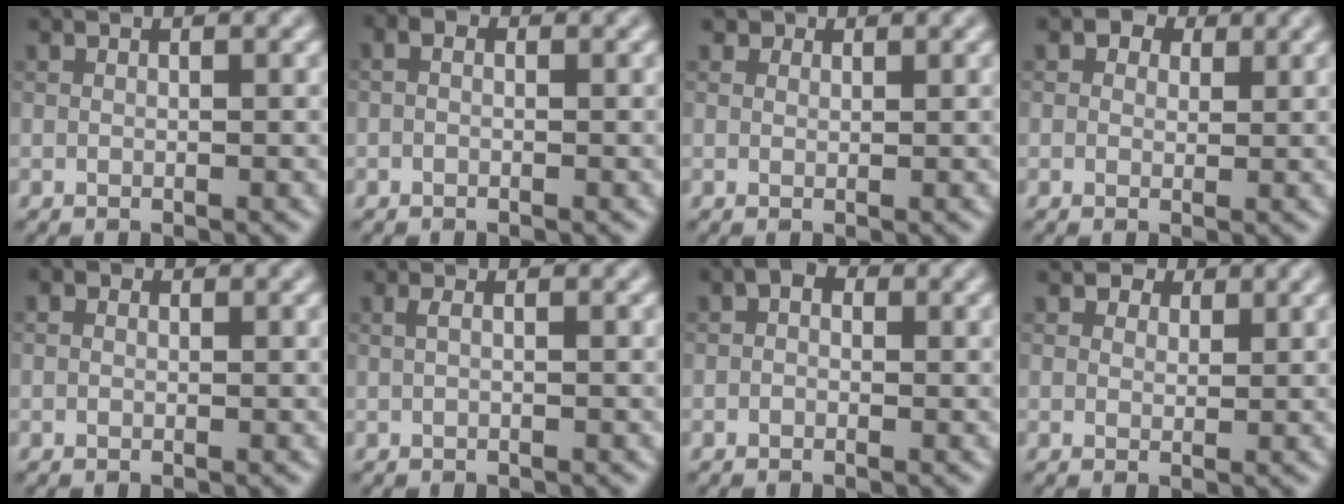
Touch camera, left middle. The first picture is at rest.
{"total": 1.2, "force": [0.2, 0.8, 0.8], "torque": [-0.018, -0.004, -0.013]}
{"total": 1.0, "force": [0.8, 0.6, 0.1], "torque": [-0.004, -0.006, 0.005]}
{"total": 2.5, "force": [1.4, 1.7, 1.1], "torque": [-0.017, -0.001, 0.005]}
{"total": 0.7, "force": [0.3, 0.6, 0.3], "torque": [-0.007, -0.005, -0.006]}
{"total": 0.7, "force": [0.0, 0.2, 0.7], "torque": [-0.018, 0.004, -0.002]}
{"total": 1.4, "force": [0.2, 1.1, 0.8], "torque": [-0.015, -0.001, -0.007]}
{"total": 2.5, "force": [1.8, 1.5, 0.9], "torque": [-0.020, -0.009, 0.023]}